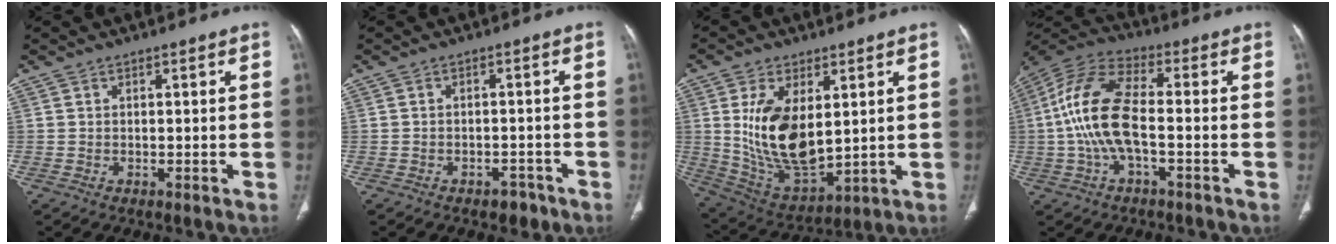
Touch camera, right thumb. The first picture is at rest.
{"total": 3.0, "force": [-2.1, 1.8, 1.2], "torque": [-0.008, 0.013, -0.022]}
{"total": 16.4, "force": [2.8, 8.7, 13.6], "torque": [-0.240, -0.024, 0.075]}
{"total": 13.7, "force": [-1.7, 5.8, 12.3], "torque": [-0.269, 0.038, -0.037]}